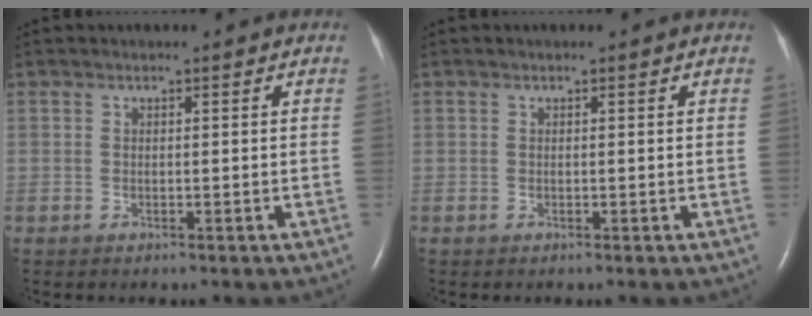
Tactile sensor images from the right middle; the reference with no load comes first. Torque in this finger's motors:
{"motor_torque": [-0.06, 0.02, -0.01, 0.00]}